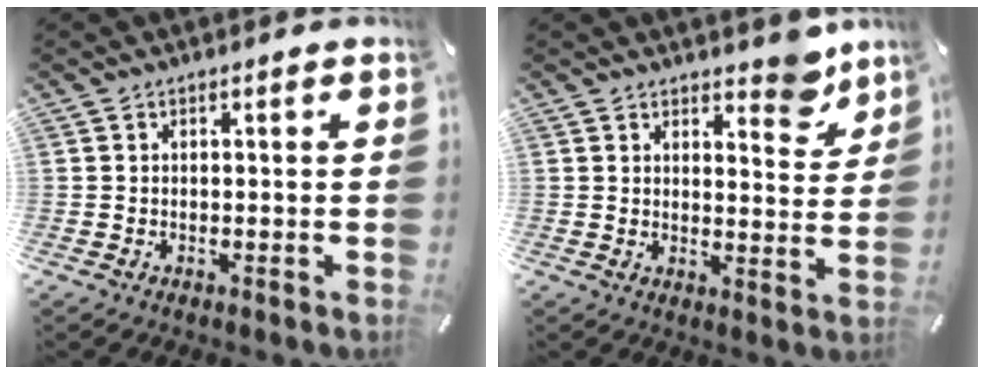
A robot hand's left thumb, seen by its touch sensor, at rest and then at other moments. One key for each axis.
{"total": 7.6, "fx": 6.0, "fy": 3.6, "fz": 2.9, "tx": -0.004, "ty": -0.050, "tz": 0.098}